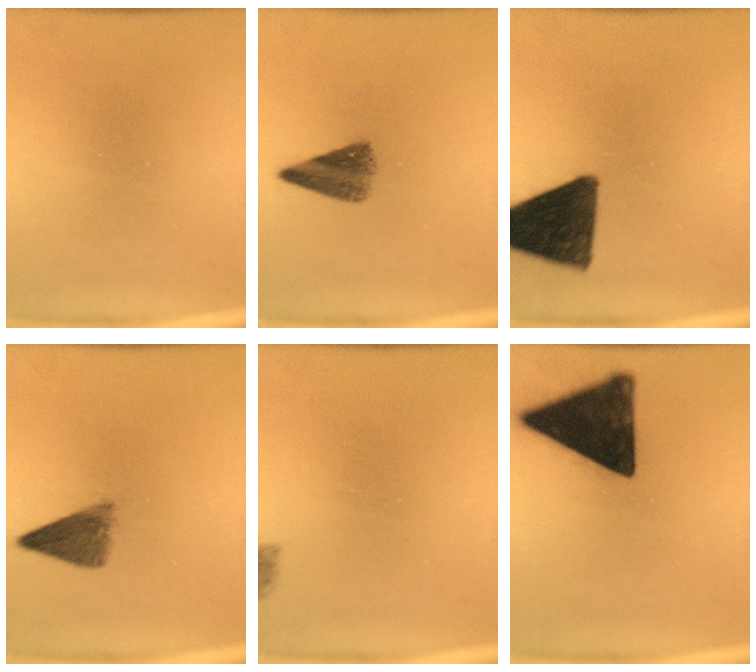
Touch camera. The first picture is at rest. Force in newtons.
{"total": 5.2}
{"total": 13.9}
{"total": 4.5}
{"total": 1.8}
{"total": 14.4}